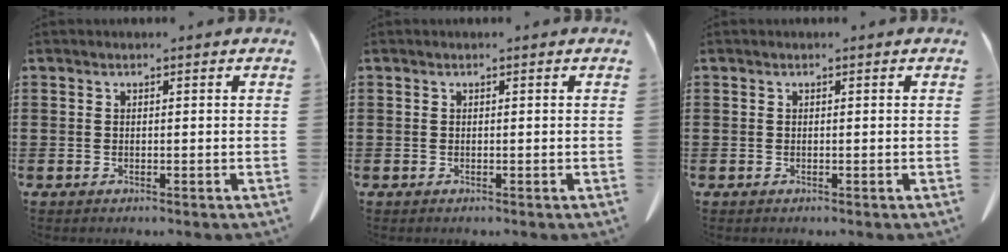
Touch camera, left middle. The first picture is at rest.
{"total": 0.0}
{"total": 0.0}